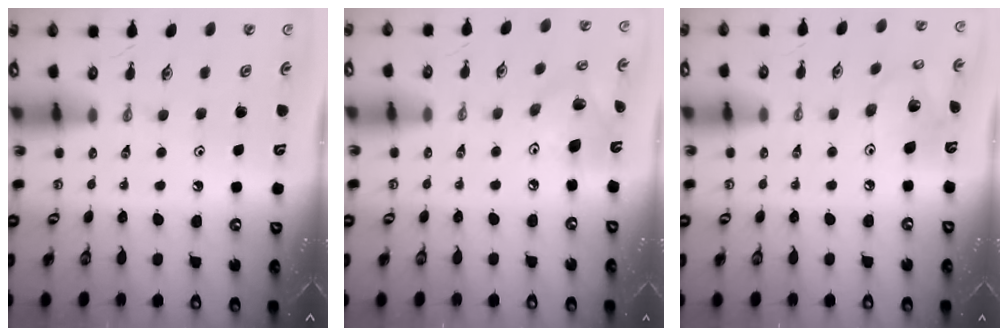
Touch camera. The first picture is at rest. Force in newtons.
{"total": 11.9, "press": 11.6, "slide": 2.6}
{"total": 12.5, "press": 12.3, "slide": 2.2}